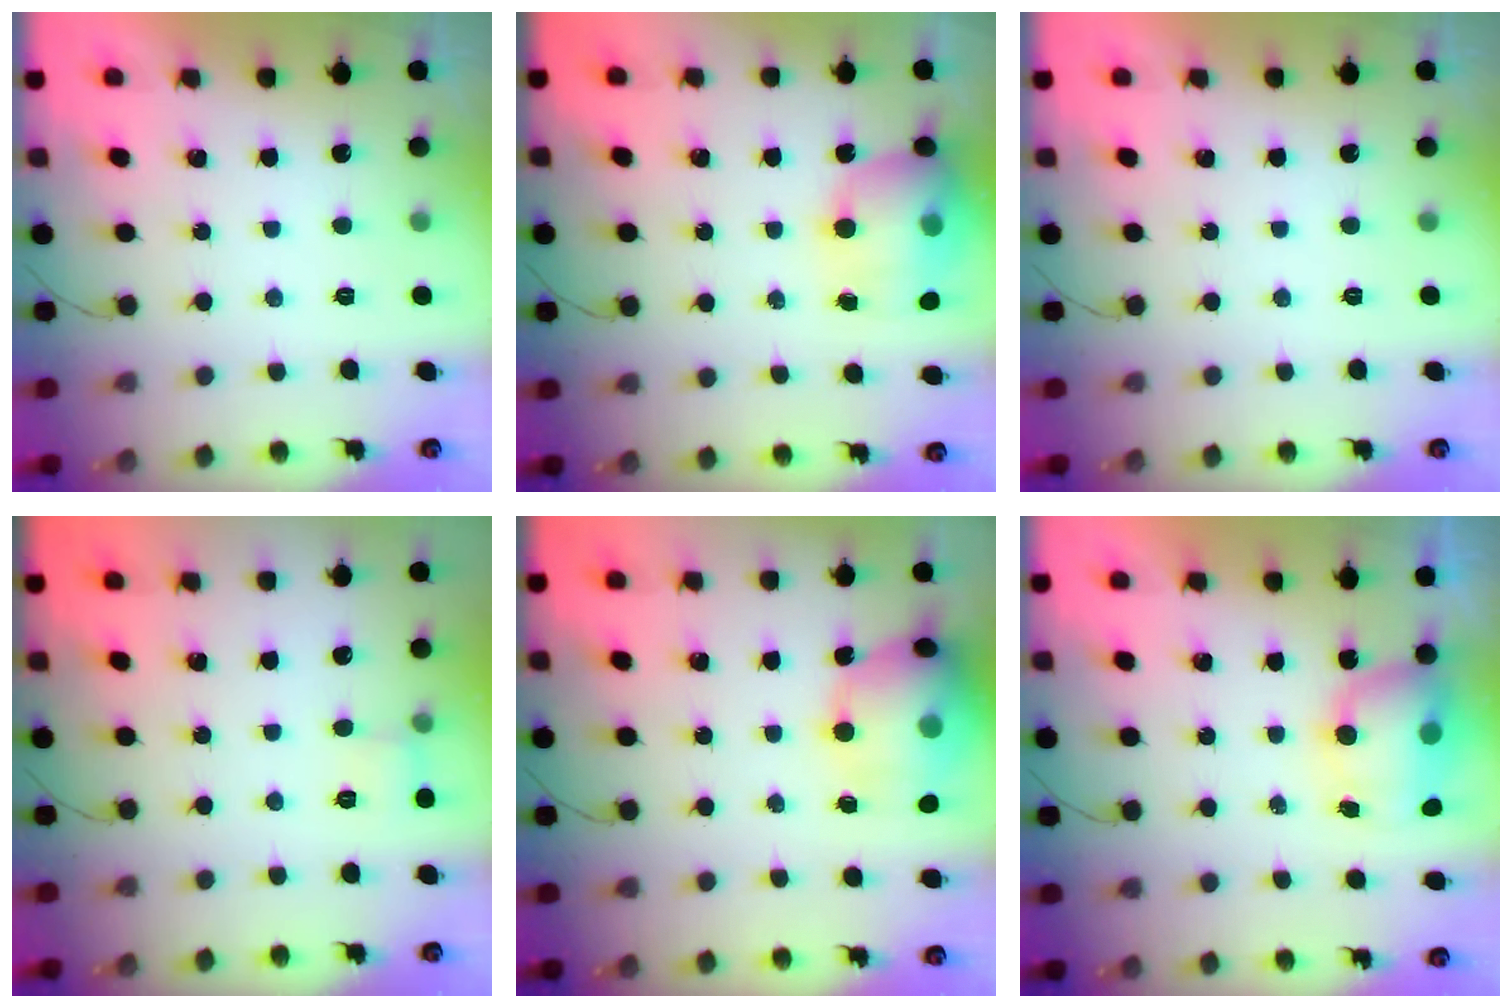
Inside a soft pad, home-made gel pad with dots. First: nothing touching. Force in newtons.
{"total": 14.5, "press": 14.2, "slide": 3.3}
{"total": 0.0}
{"total": 6.7, "press": 6.4, "slide": 2.0}
{"total": 15.8, "press": 15.7, "slide": 2.3}
{"total": 7.5, "press": 7.4, "slide": 0.9}